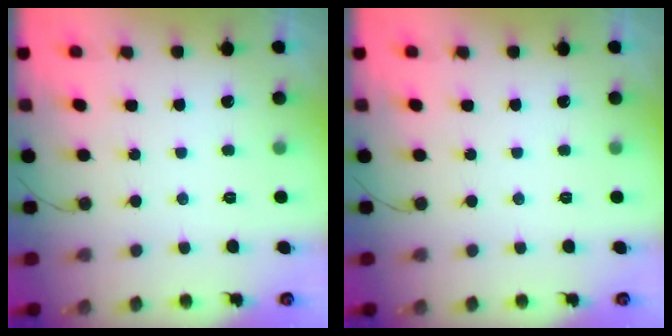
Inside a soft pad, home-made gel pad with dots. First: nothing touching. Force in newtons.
{"total": 0.0}